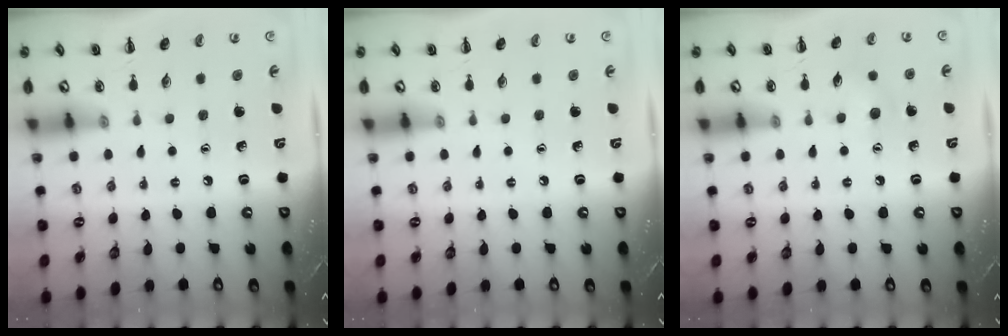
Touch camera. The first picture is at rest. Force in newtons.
{"total": 0.0}
{"total": 5.6, "press": 5.4, "slide": 1.4}